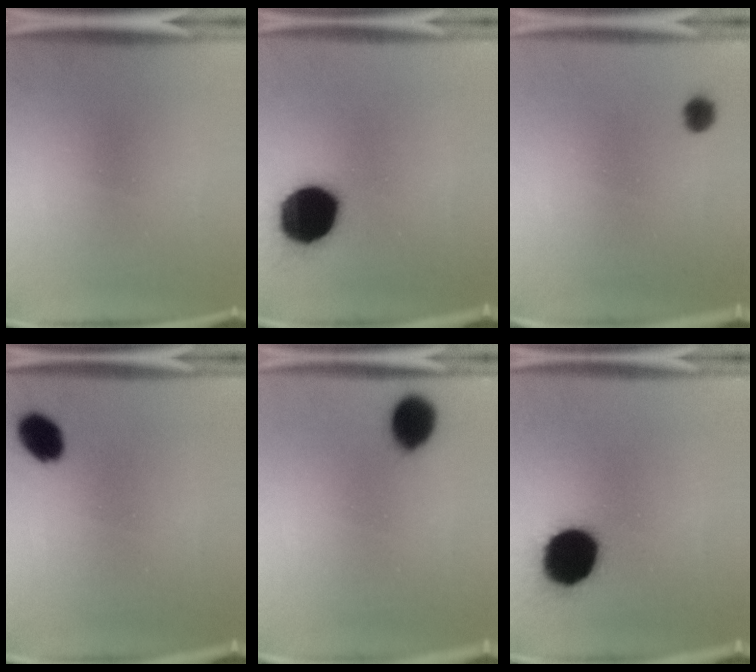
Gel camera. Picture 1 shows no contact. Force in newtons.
{"total": 19.3}
{"total": 2.6}
{"total": 6.4}
{"total": 9.1}
{"total": 17.7}